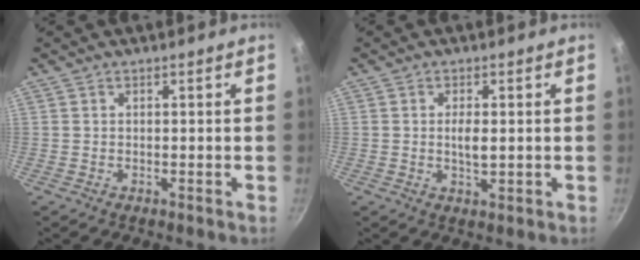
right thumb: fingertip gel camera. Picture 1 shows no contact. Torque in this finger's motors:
{"motor_torque": [2.09, 1.88, 1.49, -0.96, 0.60]}